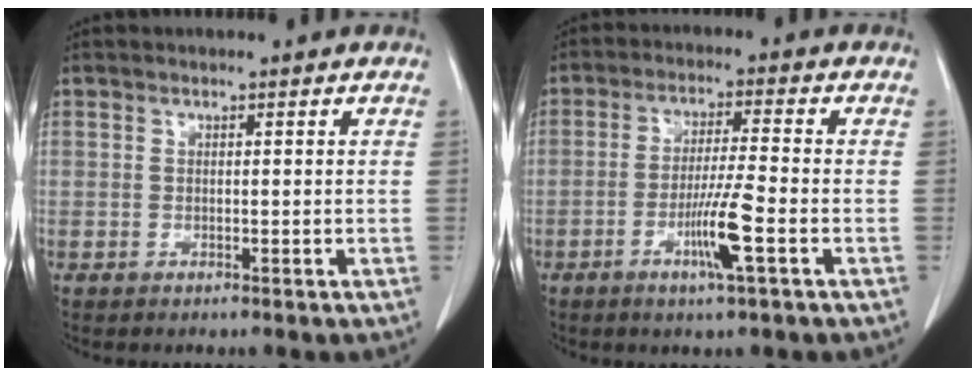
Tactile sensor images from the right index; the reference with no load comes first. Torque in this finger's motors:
{"motor_torque": [0.28, -0.08, 0.15, 0.06]}